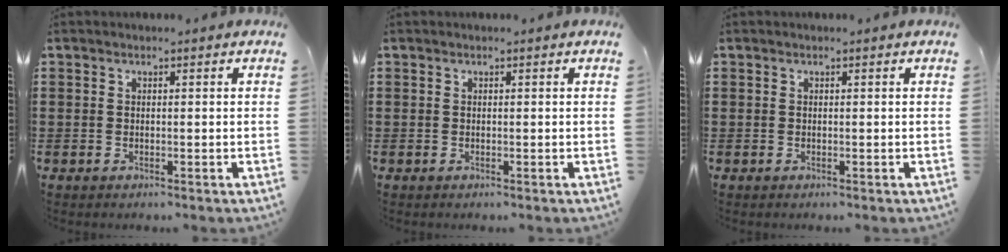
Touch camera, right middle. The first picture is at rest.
{"total": 0.0}
{"total": 0.0}